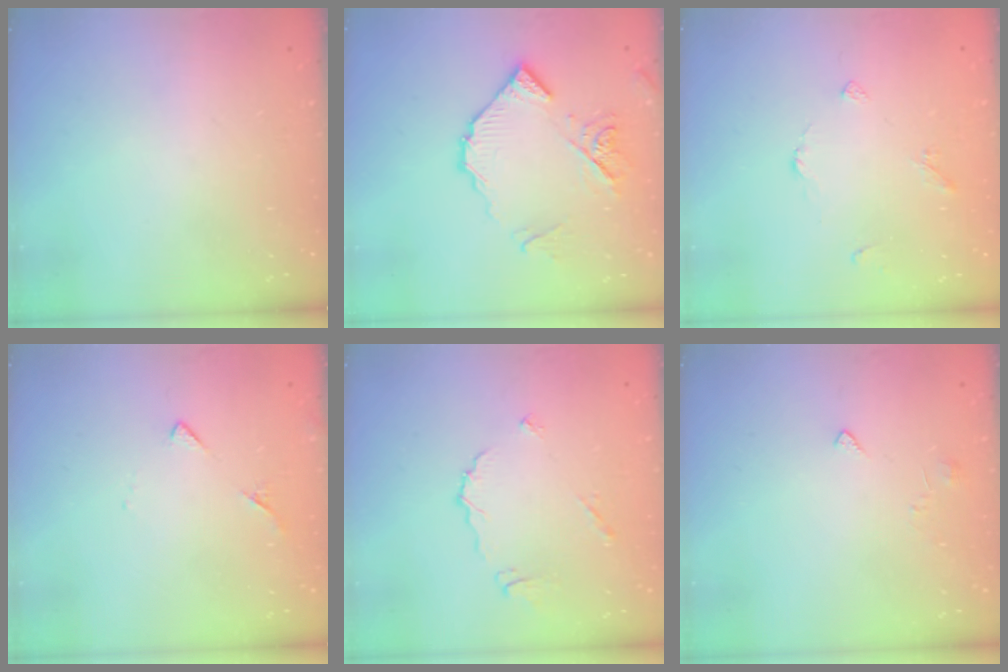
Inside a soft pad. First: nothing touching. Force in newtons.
{"total": 12.0, "press": 12.0, "slide": 1.0}
{"total": 4.0, "press": 4.0, "slide": 0.6}
{"total": 4.8, "press": 4.8, "slide": 0.5}
{"total": 6.4, "press": 6.4, "slide": 0.3}
{"total": 2.0, "press": 2.0, "slide": 0.4}